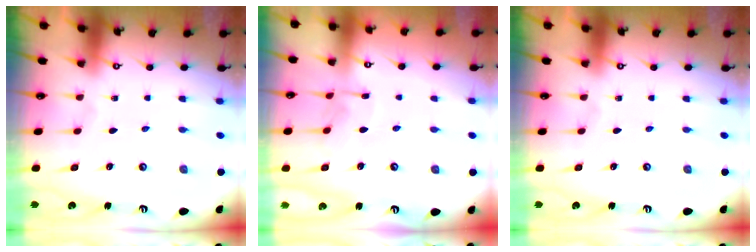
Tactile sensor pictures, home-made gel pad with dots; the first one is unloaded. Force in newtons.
{"total": 7.4, "press": 7.4, "slide": 0.0}
{"total": 0.0}